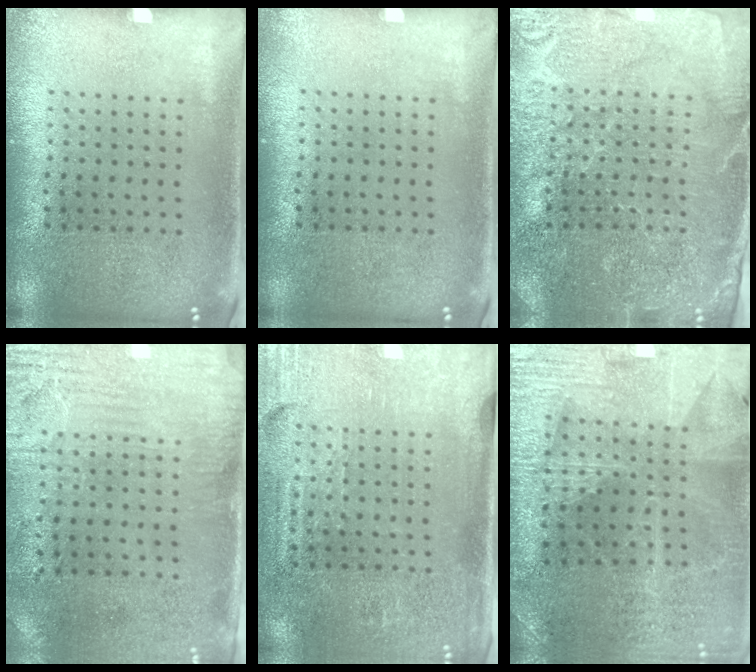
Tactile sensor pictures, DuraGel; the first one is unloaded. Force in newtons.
{"total": 0.0}
{"total": 3.8, "press": 3.7, "slide": 1.0}
{"total": 3.2, "press": 2.7, "slide": 1.8}
{"total": 3.4, "press": 3.1, "slide": 1.3}
{"total": 3.0, "press": 2.9, "slide": 0.4}